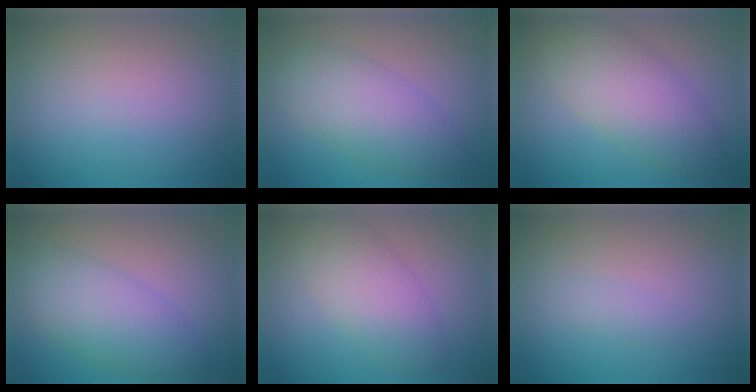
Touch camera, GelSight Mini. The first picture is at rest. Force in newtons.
{"total": 4.9, "press": 4.9, "slide": 0.0}
{"total": 5.9, "press": 5.9, "slide": 0.3}
{"total": 4.9, "press": 4.9, "slide": 0.1}
{"total": 4.2, "press": 4.2, "slide": 0.1}
{"total": 0.9, "press": 0.9, "slide": 0.0}